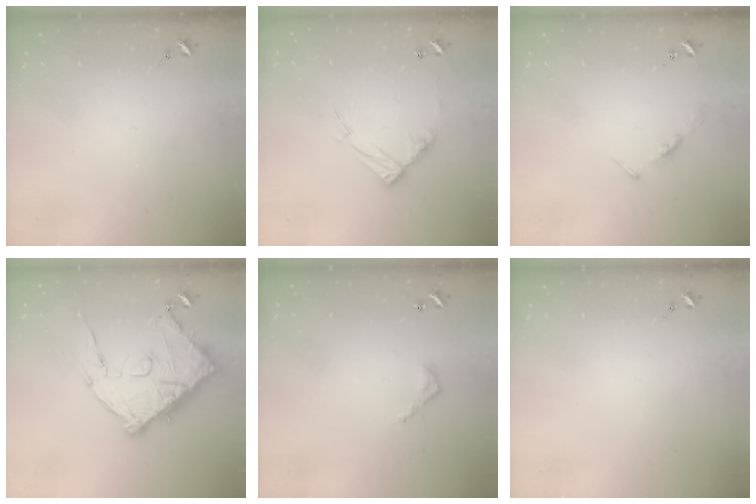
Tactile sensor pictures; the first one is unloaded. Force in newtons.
{"total": 12.2, "press": 12.1, "slide": 0.9}
{"total": 3.5, "press": 3.5, "slide": 0.3}
{"total": 15.0, "press": 14.9, "slide": 1.5}
{"total": 3.9, "press": 3.9, "slide": 0.3}
{"total": 0.0}